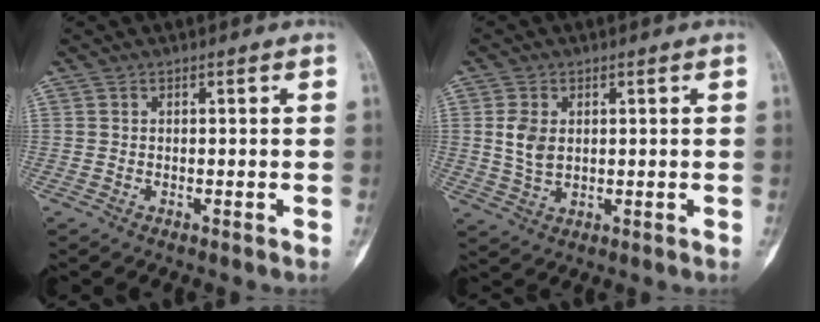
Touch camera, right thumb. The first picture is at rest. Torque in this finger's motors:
{"motor_torque": [-0.92, 0.67, 0.60, 0.06, -0.06]}